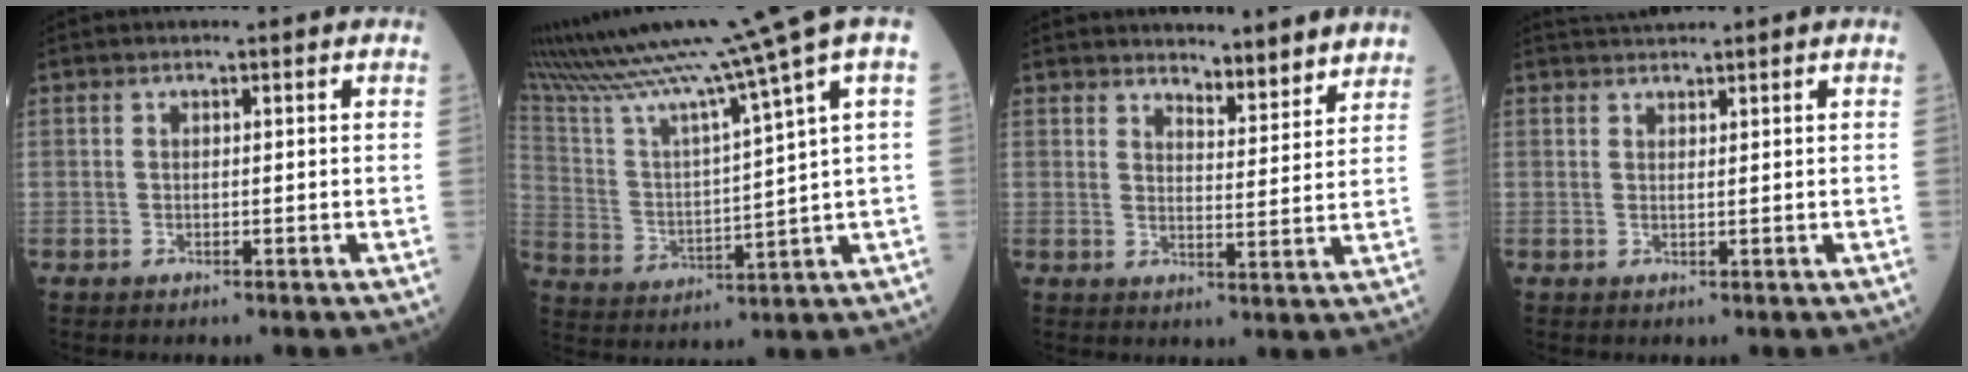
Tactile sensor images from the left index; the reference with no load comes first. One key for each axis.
{"total": 20.6, "fx": 16.8, "fy": -2.5, "fz": 11.7, "tx": -0.215, "ty": -0.025, "tz": 0.281}
{"total": 7.6, "fx": 7.2, "fy": 1.7, "fz": 1.5, "tx": -0.014, "ty": -0.004, "tz": 0.089}
{"total": 2.1, "fx": 2.0, "fy": -0.2, "fz": 0.4, "tx": -0.008, "ty": 0.014, "tz": 0.043}